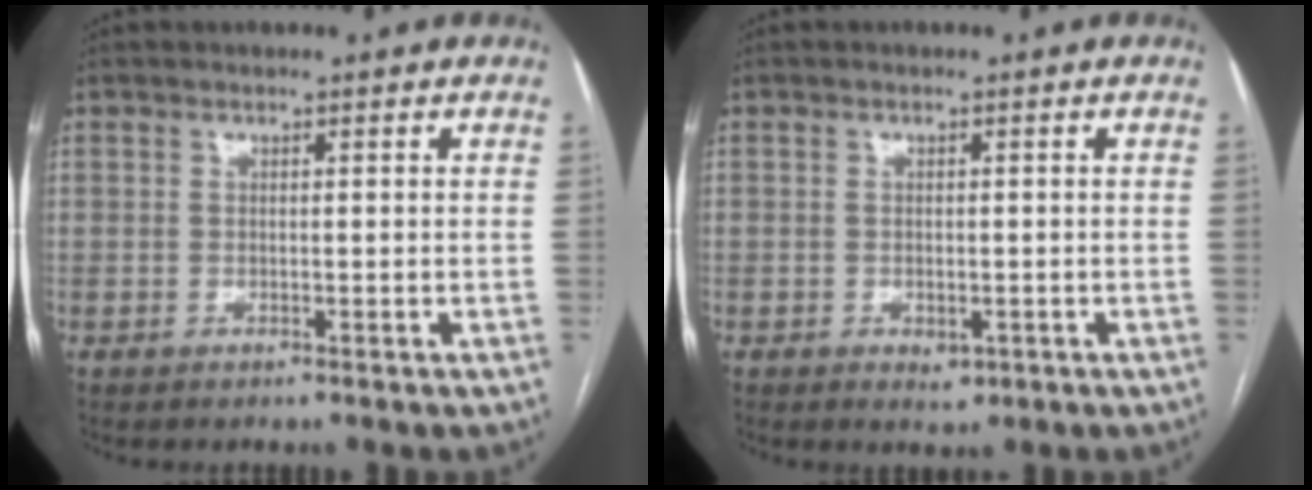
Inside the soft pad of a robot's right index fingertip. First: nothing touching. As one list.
[{"total": 2.0, "force": [-0.8, 1.3, 1.2], "torque": [-0.013, 0.001, -0.003]}]